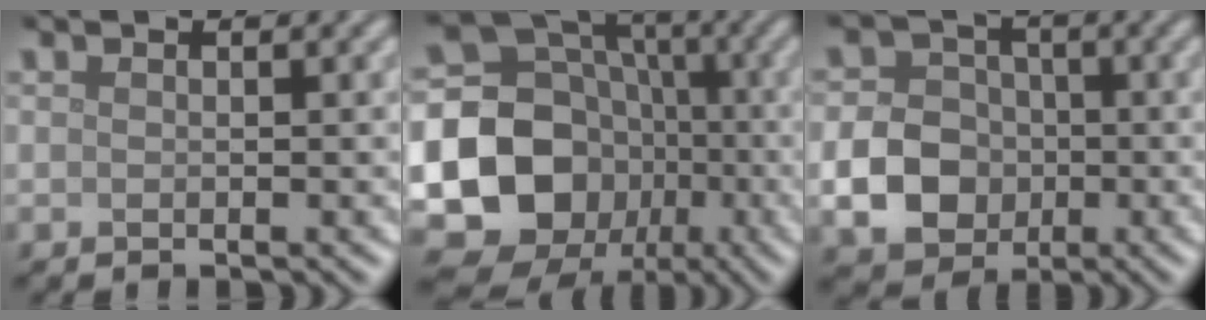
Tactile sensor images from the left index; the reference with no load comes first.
{"total": 17.2, "force": [-4.1, 15.3, 6.5], "torque": [-0.157, -0.005, -0.094]}
{"total": 6.0, "force": [-1.4, 5.0, 3.0], "torque": [-0.060, -0.001, -0.036]}